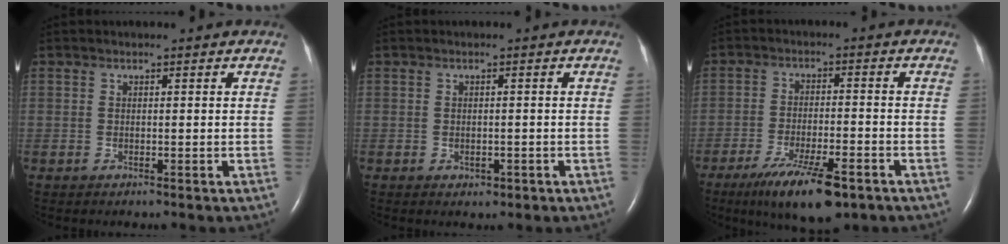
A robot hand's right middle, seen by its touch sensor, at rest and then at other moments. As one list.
[{"total": 1.3, "force": [-0.6, 1.0, 0.7], "torque": [-0.010, 0.001, -0.002]}, {"total": 11.0, "force": [-7.0, 2.2, 8.1], "torque": [-0.145, -0.022, -0.112]}]